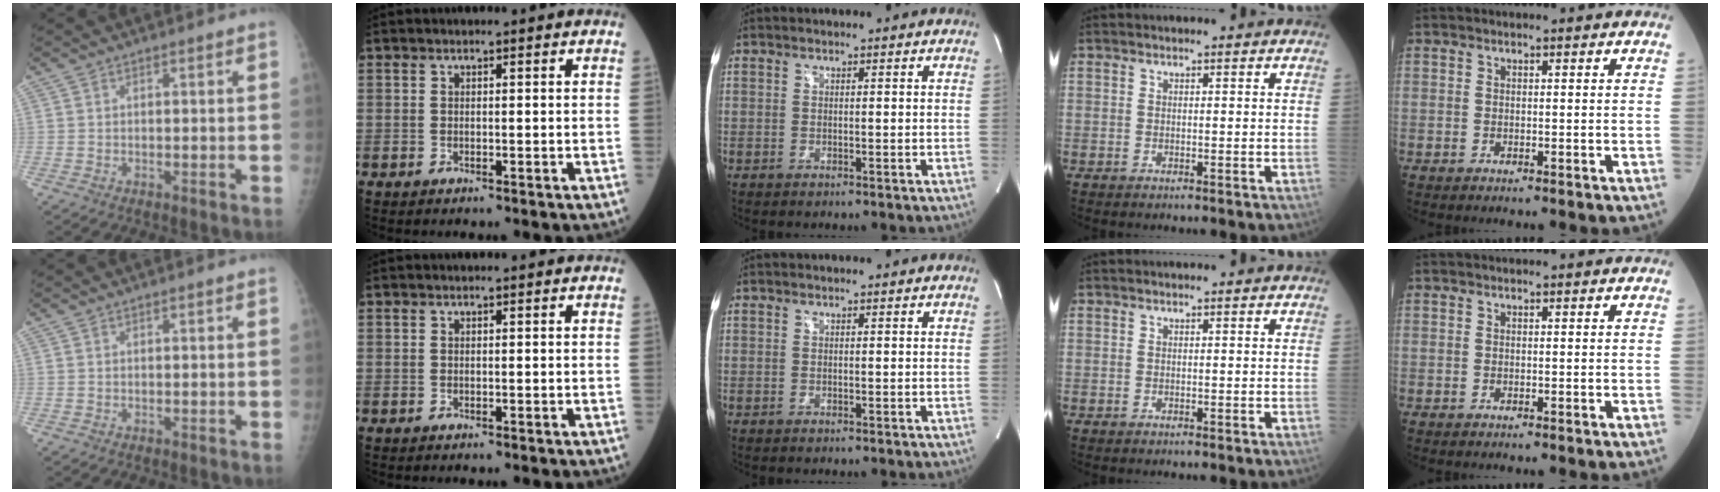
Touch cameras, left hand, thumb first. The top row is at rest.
{}